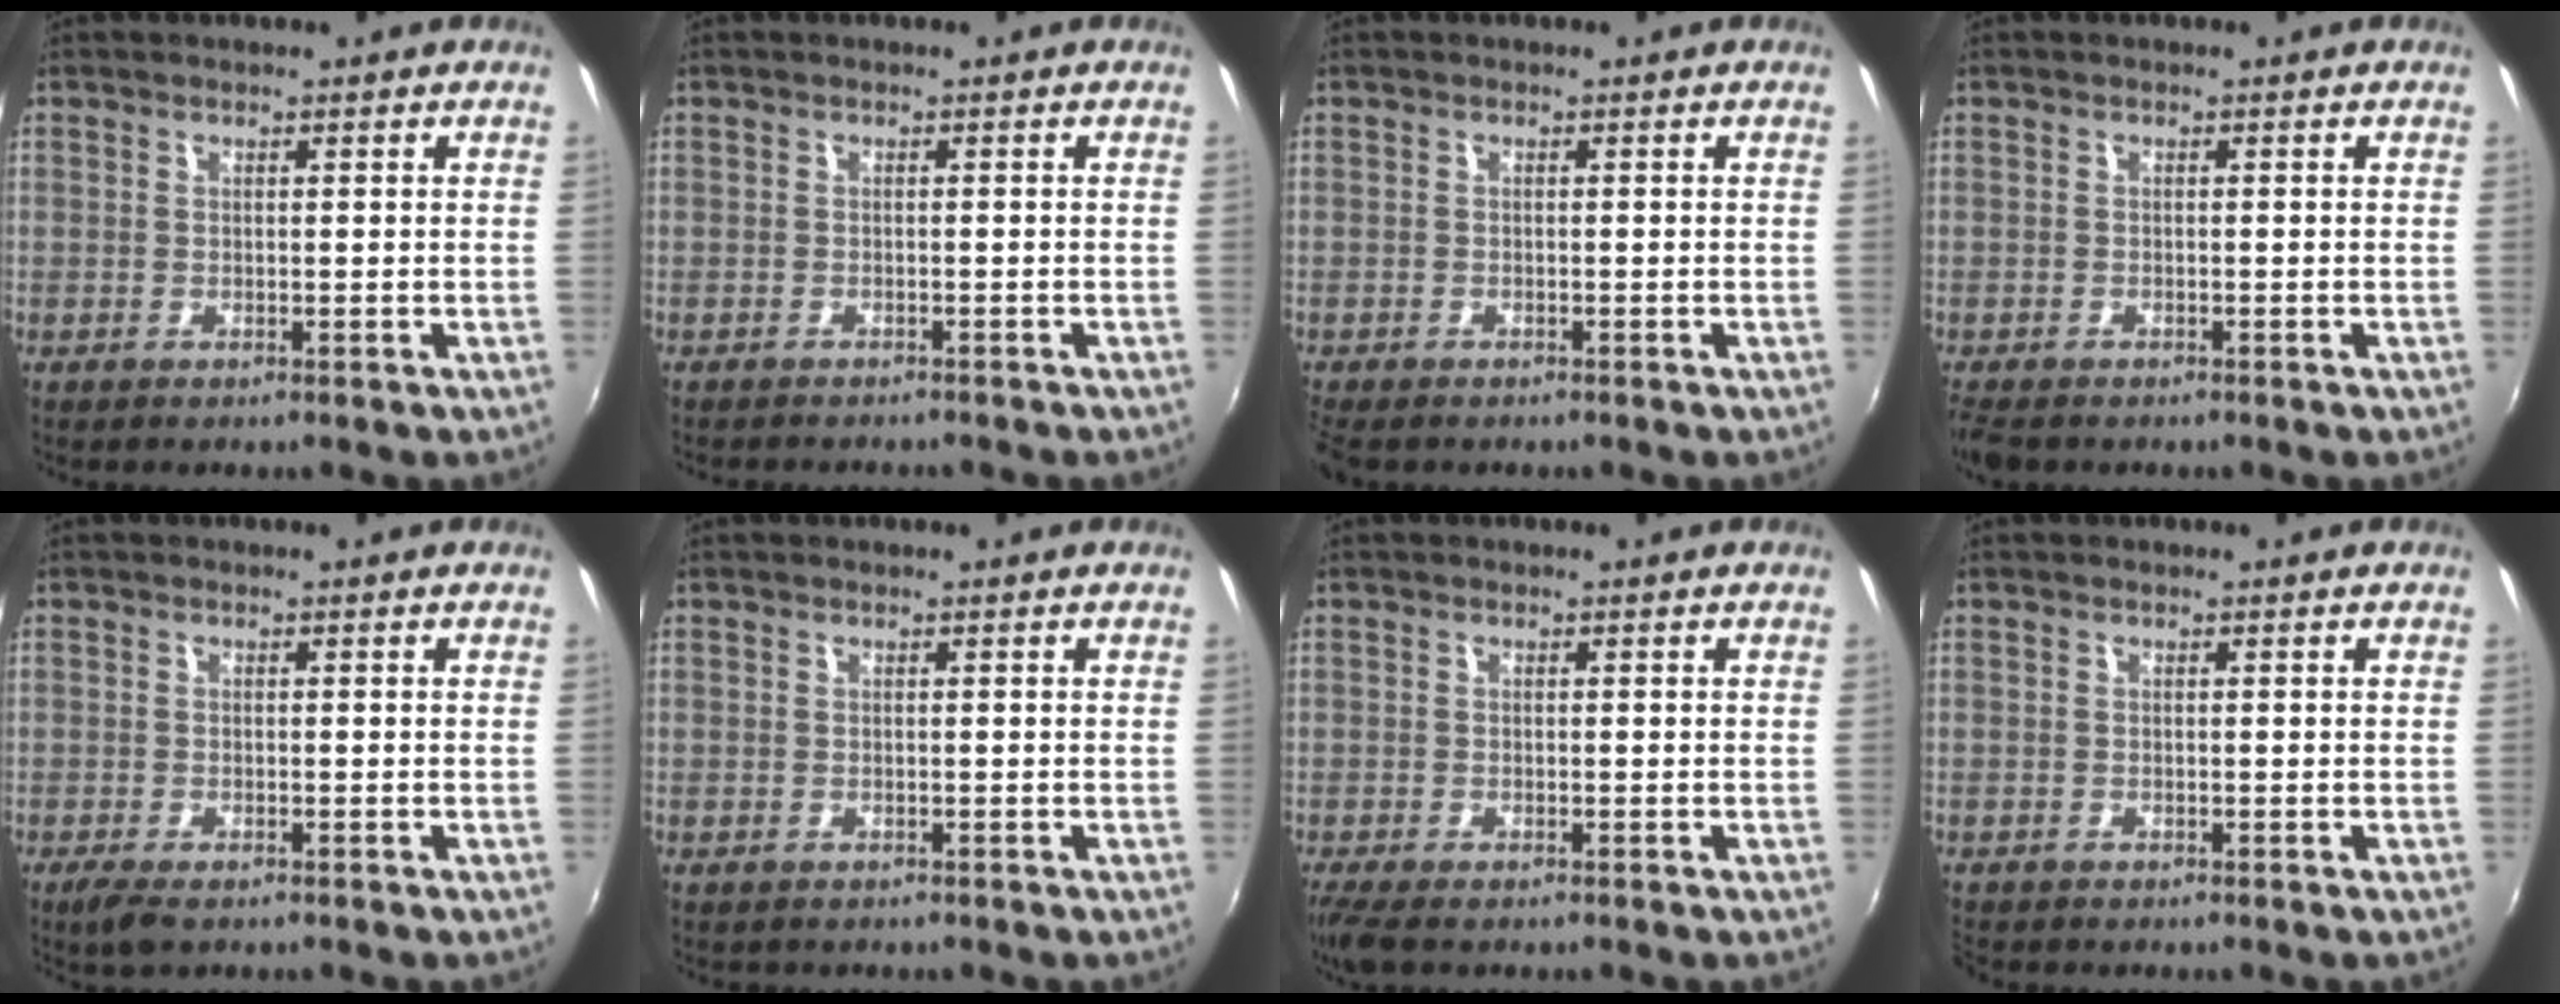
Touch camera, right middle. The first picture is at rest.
{"total": 2.9, "force": [-2.7, 0.6, 0.8], "torque": [-0.023, -0.012, -0.042]}
{"total": 3.0, "force": [-2.4, 1.2, 1.3], "torque": [-0.033, -0.016, -0.042]}
{"total": 4.1, "force": [-3.2, 1.5, 1.9], "torque": [-0.048, -0.021, -0.059]}
{"total": 3.4, "force": [-2.3, 1.2, 2.2], "torque": [-0.050, -0.013, -0.043]}
{"total": 0.0}
{"total": 4.4, "force": [-3.3, 1.2, 2.7], "torque": [-0.062, -0.022, -0.060]}
{"total": 0.8, "force": [-0.7, 0.3, 0.1], "torque": [-0.004, -0.003, -0.015]}